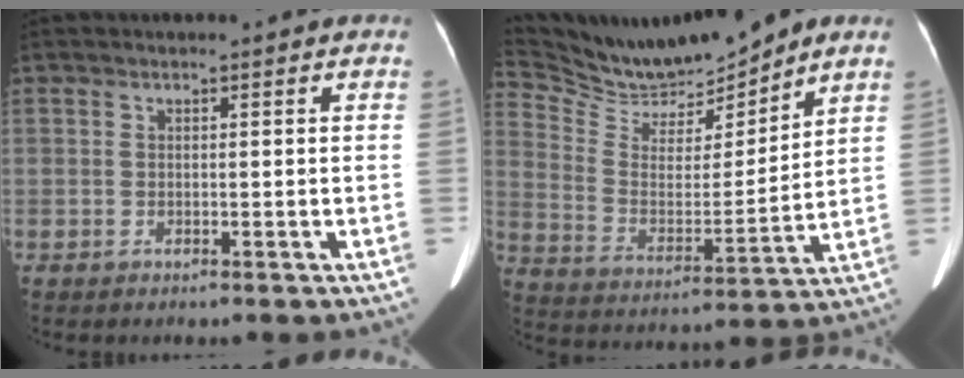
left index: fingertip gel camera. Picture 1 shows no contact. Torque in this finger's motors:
{"motor_torque": [-0.23, -1.25, -0.07, -0.04]}